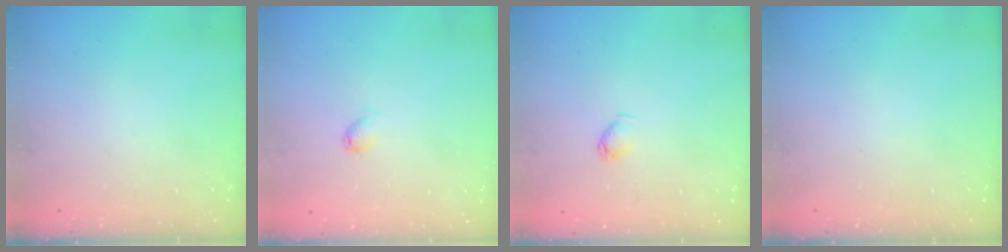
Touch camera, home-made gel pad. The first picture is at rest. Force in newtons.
{"total": 2.9, "press": 2.9, "slide": 0.4}
{"total": 2.8, "press": 2.8, "slide": 0.4}
{"total": 0.0}